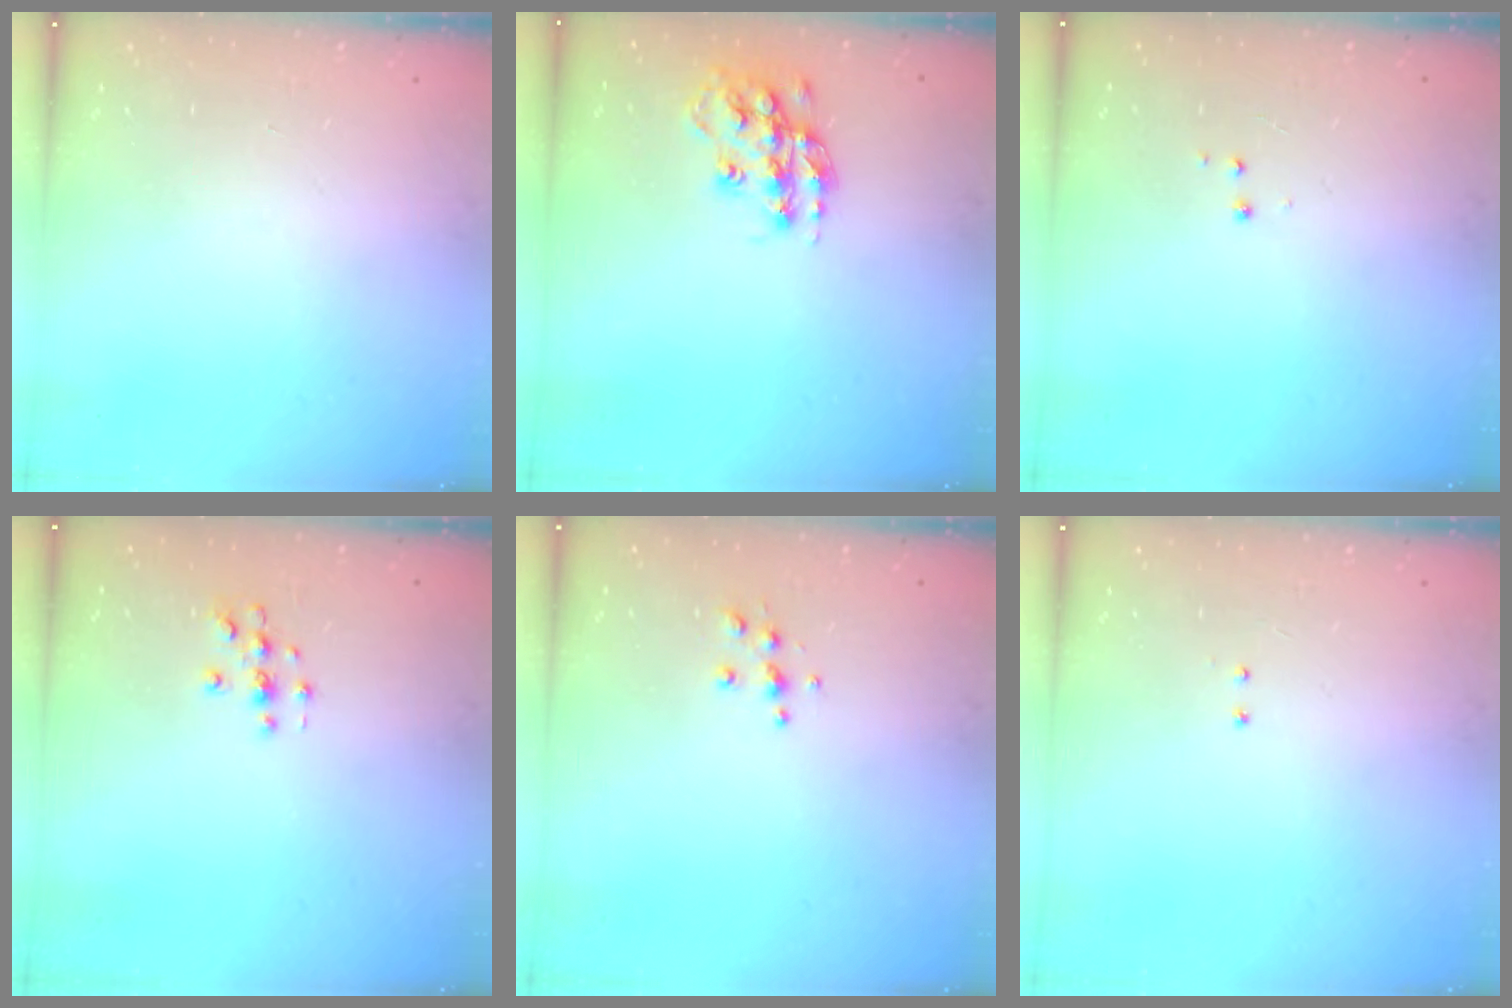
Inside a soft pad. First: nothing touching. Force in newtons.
{"total": 15.0, "press": 15.0, "slide": 1.0}
{"total": 2.9, "press": 2.8, "slide": 0.4}
{"total": 3.0, "press": 3.0, "slide": 0.3}
{"total": 4.9, "press": 4.9, "slide": 0.5}
{"total": 2.0, "press": 2.0, "slide": 0.4}